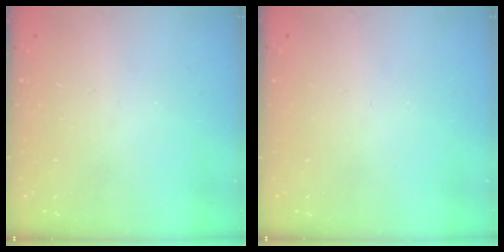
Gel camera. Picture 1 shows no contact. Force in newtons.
{"total": 0.0}